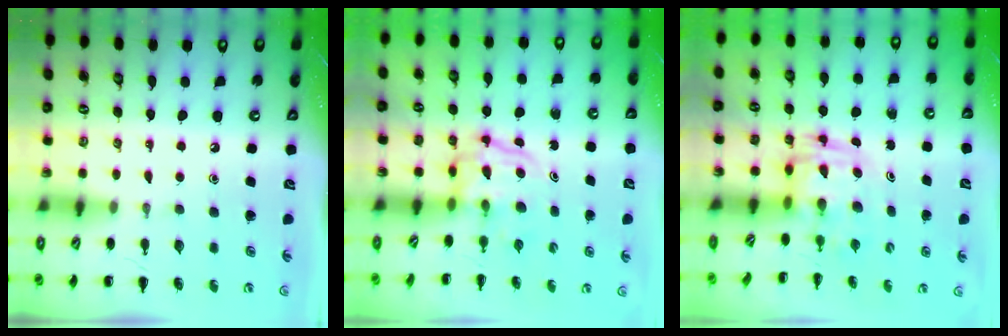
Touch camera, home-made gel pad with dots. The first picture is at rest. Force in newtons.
{"total": 4.0, "press": 4.0, "slide": 0.3}
{"total": 2.9, "press": 2.8, "slide": 0.5}